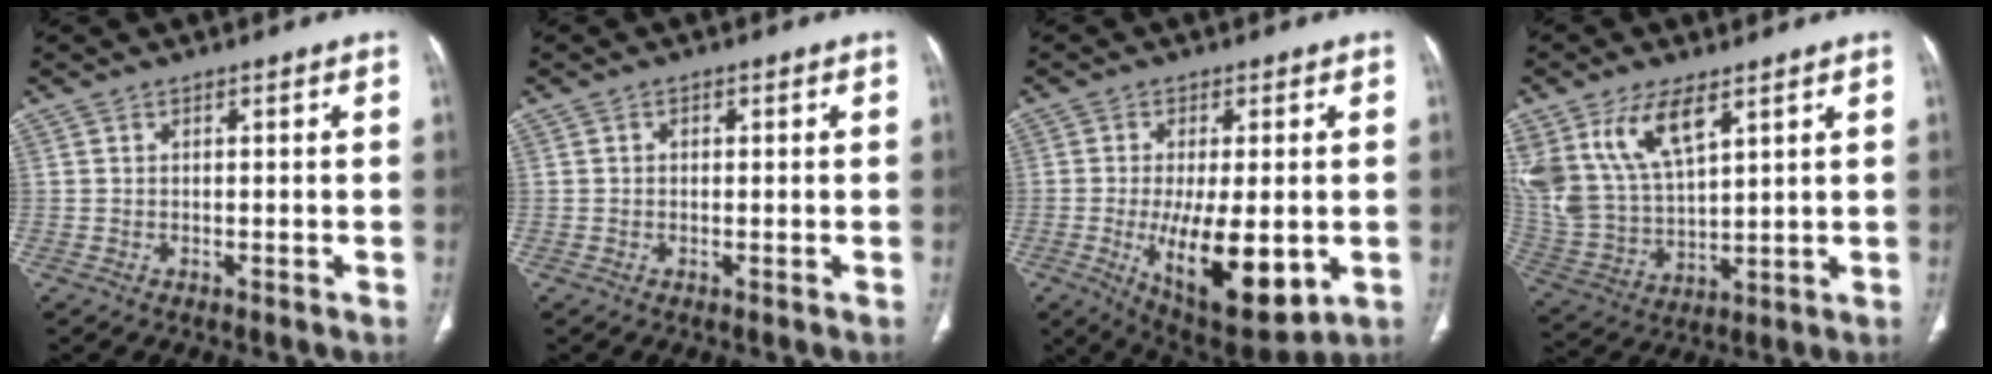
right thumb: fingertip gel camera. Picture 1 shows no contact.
{"total": 0.8, "force": [0.2, 0.6, 0.4], "torque": [-0.004, 0.001, 0.001]}
{"total": 16.3, "force": [-3.3, 6.5, 14.6], "torque": [-0.228, -0.024, -0.032]}
{"total": 16.1, "force": [8.4, 7.8, 11.2], "torque": [-0.219, -0.027, 0.181]}